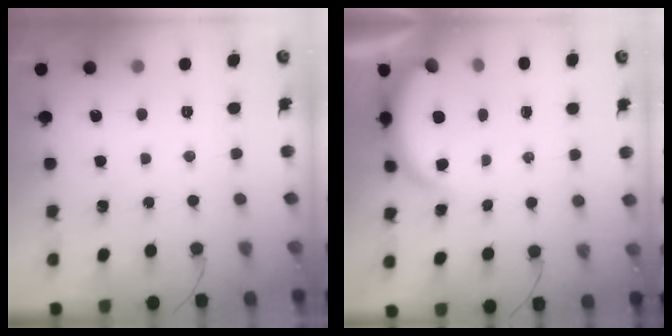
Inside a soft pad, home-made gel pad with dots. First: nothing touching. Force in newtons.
{"total": 4.0, "press": 4.0, "slide": 0.6}